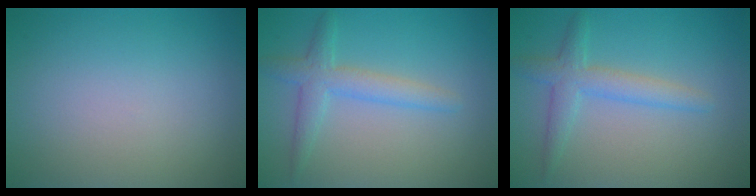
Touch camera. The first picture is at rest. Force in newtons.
{"total": 3.0, "press": 3.0, "slide": 0.0}
{"total": 3.0, "press": 3.0, "slide": 0.0}